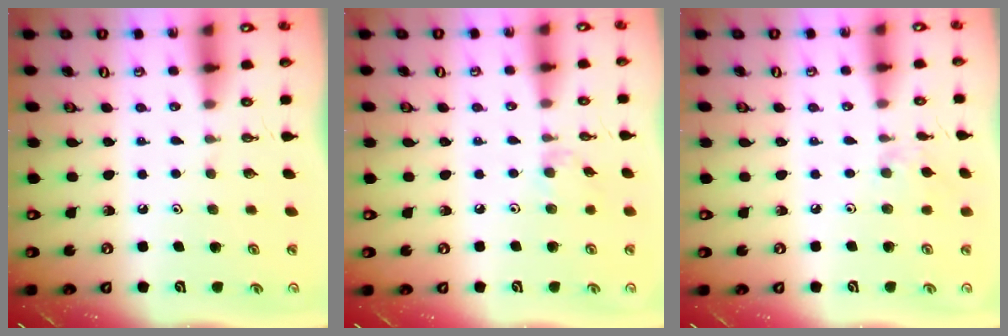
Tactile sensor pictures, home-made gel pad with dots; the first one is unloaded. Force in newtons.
{"total": 3.9, "press": 3.9, "slide": 0.5}
{"total": 2.3, "press": 2.3, "slide": 0.4}